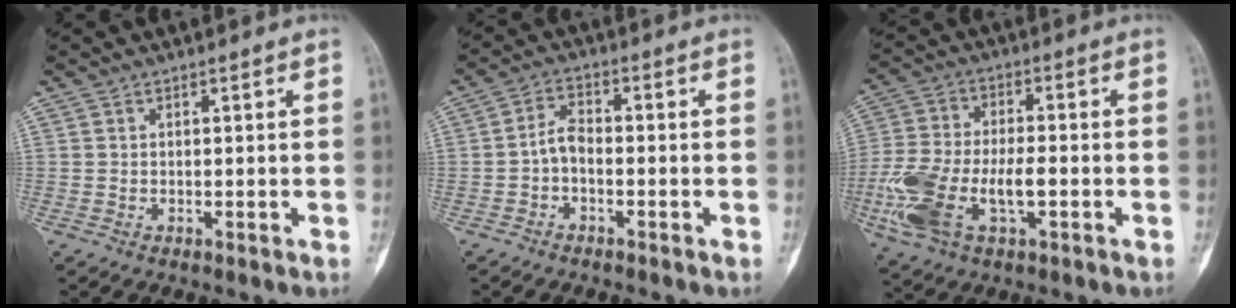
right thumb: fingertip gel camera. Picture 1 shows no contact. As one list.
[{"total": 3.8, "force": [-1.3, 2.1, 2.9], "torque": [-0.051, 0.021, -0.032]}, {"total": 14.8, "force": [-4.1, 7.4, 12.2], "torque": [-0.267, 0.017, -0.074]}]